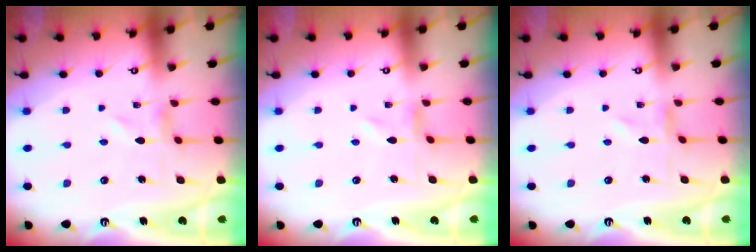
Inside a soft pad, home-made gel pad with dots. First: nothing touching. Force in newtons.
{"total": 0.0}
{"total": 0.0}